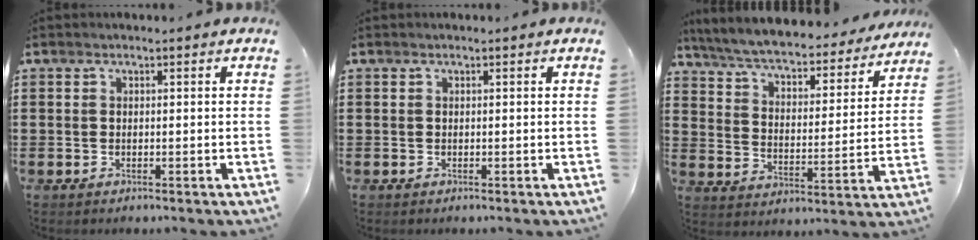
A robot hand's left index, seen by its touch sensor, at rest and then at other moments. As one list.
[{"total": 0.0}, {"total": 5.6, "force": [5.2, 0.3, 2.0], "torque": [-0.064, -0.041, 0.084]}]